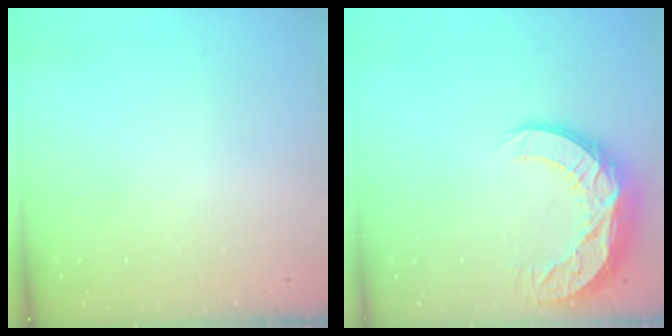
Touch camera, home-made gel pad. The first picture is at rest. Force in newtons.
{"total": 12.6, "press": 12.6, "slide": 0.7}